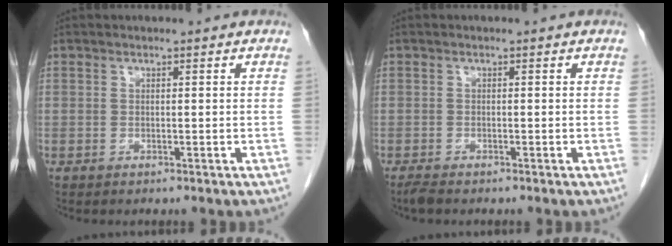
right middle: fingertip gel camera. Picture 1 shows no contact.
{"total": 1.3, "force": [-1.2, 0.2, 0.7], "torque": [-0.023, -0.006, -0.023]}